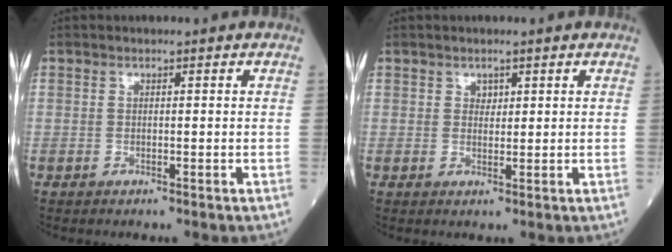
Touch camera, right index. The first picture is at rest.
{"total": 1.2, "force": [0.7, 0.9, 0.5], "torque": [-0.002, -0.003, 0.011]}